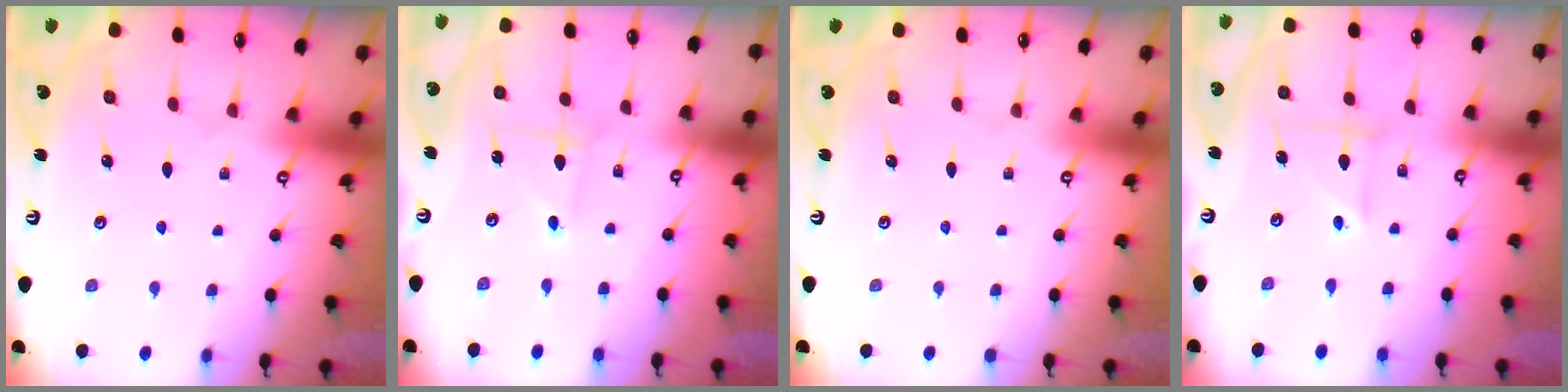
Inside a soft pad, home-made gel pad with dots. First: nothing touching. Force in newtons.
{"total": 2.2, "press": 2.1, "slide": 0.3}
{"total": 0.0}
{"total": 2.9, "press": 2.9, "slide": 0.3}